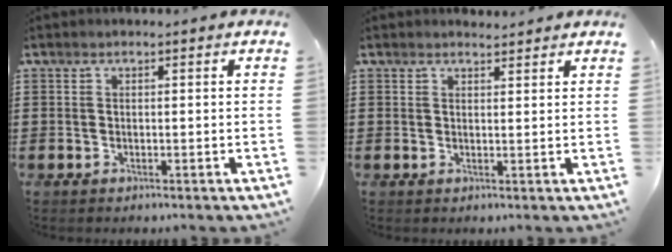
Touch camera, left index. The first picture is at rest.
{"total": 1.5, "force": [1.5, 0.2, 0.2], "torque": [-0.007, 0.002, 0.030]}